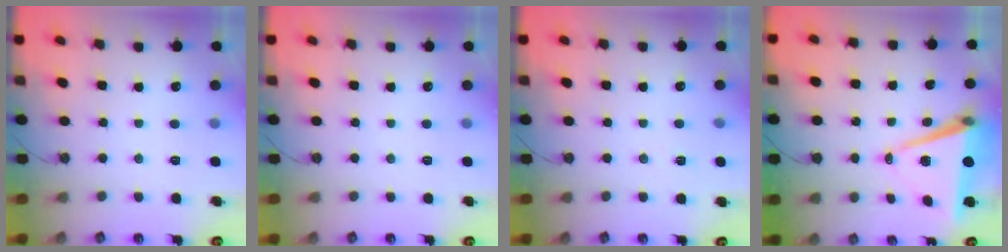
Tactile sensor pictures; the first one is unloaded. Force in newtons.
{"total": 0.0}
{"total": 3.1, "press": 2.4, "slide": 2.0}
{"total": 9.5, "press": 8.6, "slide": 3.9}